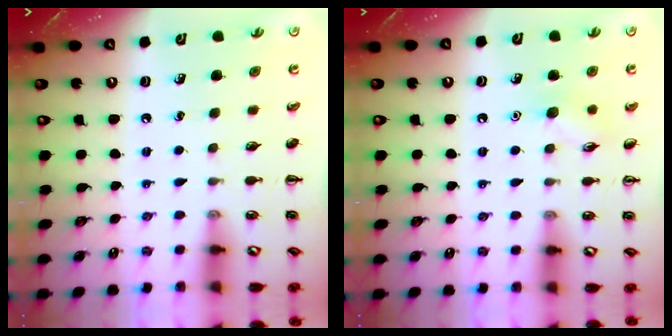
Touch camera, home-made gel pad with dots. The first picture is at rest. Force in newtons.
{"total": 6.3, "press": 6.3, "slide": 0.7}